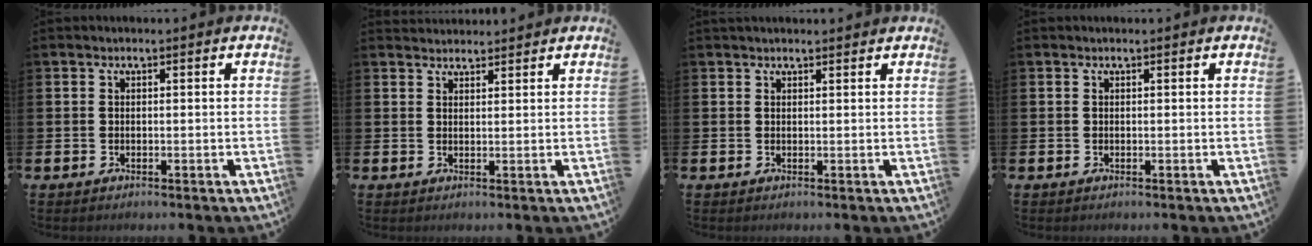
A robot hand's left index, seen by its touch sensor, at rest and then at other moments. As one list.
[{"total": 2.2, "force": [2.1, 0.5, -0.1], "torque": [0.007, -0.010, 0.038]}, {"total": 1.0, "force": [0.9, 0.2, 0.2], "torque": [0.003, -0.001, 0.016]}, {"total": 0.0}]